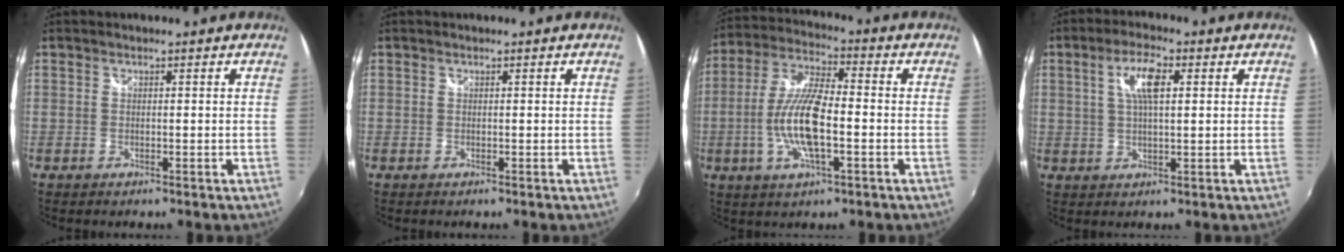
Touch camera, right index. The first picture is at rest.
{"total": 0.0}
{"total": 12.2, "force": [-2.7, 3.3, 11.5], "torque": [-0.236, 0.002, -0.052]}
{"total": 6.5, "force": [1.9, 2.1, 5.9], "torque": [-0.109, 0.010, 0.036]}